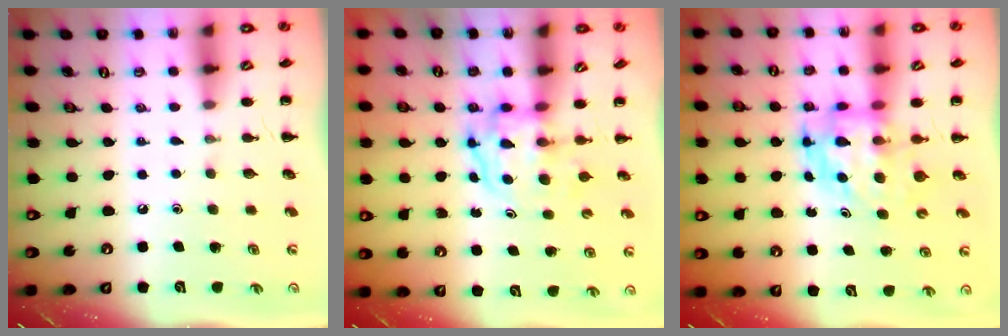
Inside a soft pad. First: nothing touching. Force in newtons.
{"total": 3.8, "press": 3.7, "slide": 0.6}
{"total": 5.0, "press": 4.8, "slide": 1.3}